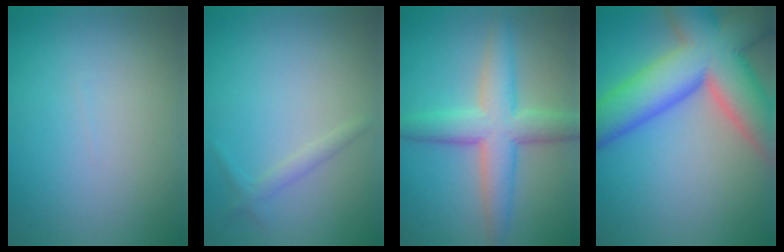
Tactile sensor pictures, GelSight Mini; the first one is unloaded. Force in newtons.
{"total": 1.1, "press": 1.1, "slide": 0.0}
{"total": 5.9, "press": 5.9, "slide": 0.2}
{"total": 12.9, "press": 12.9, "slide": 0.7}